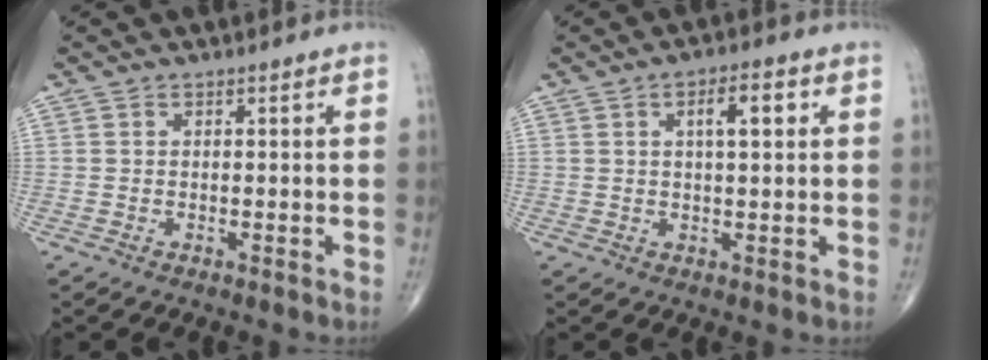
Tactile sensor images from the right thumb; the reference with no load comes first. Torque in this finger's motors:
{"motor_torque": [0.99, 2.49, 0.63, 0.32, 0.01]}